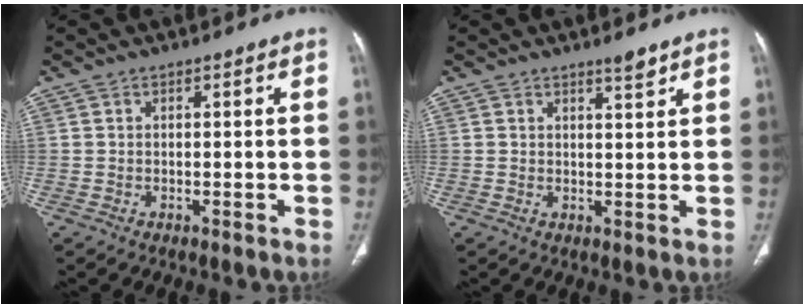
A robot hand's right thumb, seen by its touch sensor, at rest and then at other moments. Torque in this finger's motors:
{"motor_torque": [0.11, 0.16, -0.12, 0.07, 0.00]}